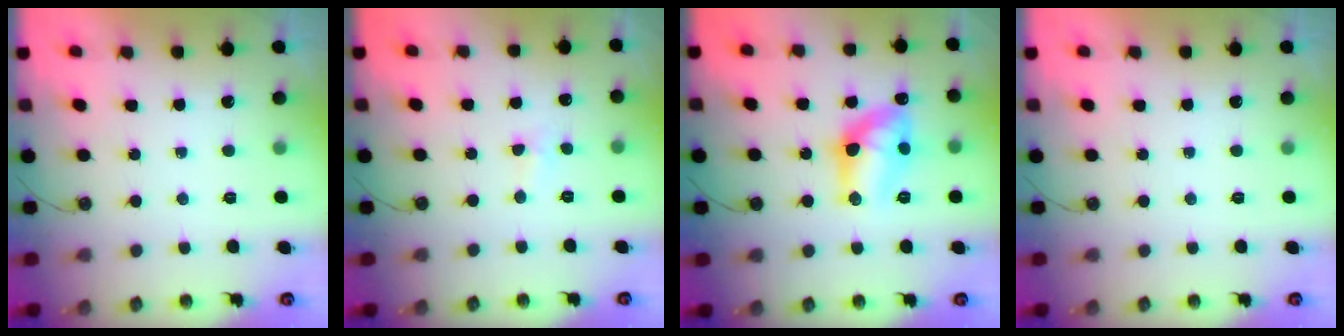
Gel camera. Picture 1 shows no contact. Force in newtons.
{"total": 2.1, "press": 2.0, "slide": 0.3}
{"total": 12.6, "press": 12.6, "slide": 0.7}
{"total": 0.0}